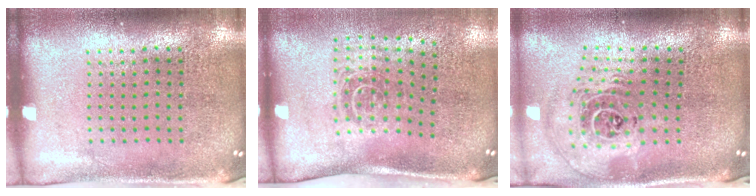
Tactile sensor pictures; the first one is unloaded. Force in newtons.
{"total": 1.8, "press": 1.2, "slide": 1.3}
{"total": 2.6, "press": 1.9, "slide": 1.8}